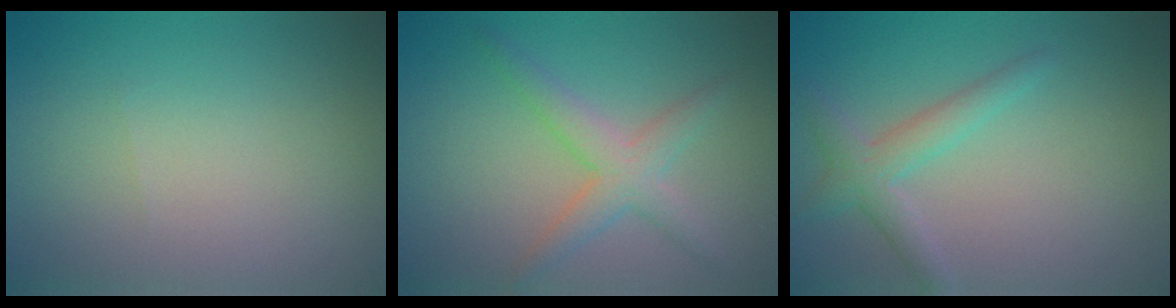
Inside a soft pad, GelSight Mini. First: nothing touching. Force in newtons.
{"total": 3.2, "press": 3.2, "slide": 0.1}
{"total": 2.7, "press": 2.7, "slide": 0.1}